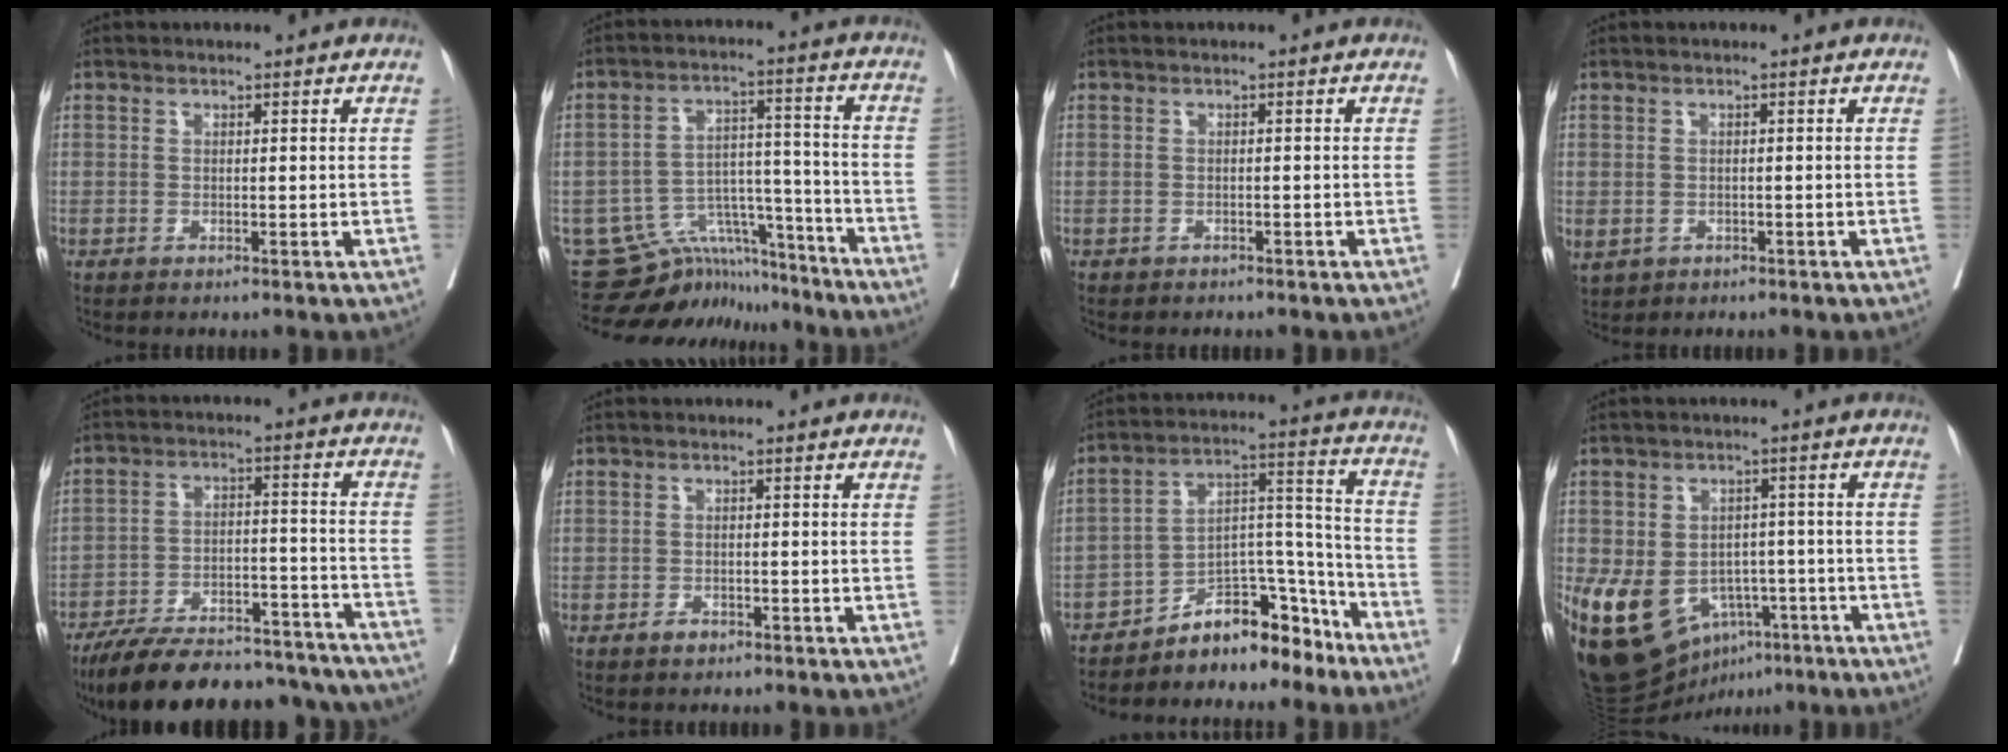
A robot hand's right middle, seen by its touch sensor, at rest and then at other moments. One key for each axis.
{"total": 13.5, "fx": -12.4, "fy": 5.1, "fz": 1.7, "tx": -0.034, "ty": 0.055, "tz": -0.186}
{"total": 1.7, "fx": -1.4, "fy": 0.9, "fz": 0.4, "tx": -0.018, "ty": -0.001, "tz": -0.016}
{"total": 5.1, "fx": -2.1, "fy": 4.0, "fz": 2.4, "tx": -0.072, "ty": -0.003, "tz": -0.023}
{"total": 26.7, "fx": -23.4, "fy": 7.0, "fz": 10.7, "tx": -0.148, "ty": 0.005, "tz": -0.330}
{"total": 1.3, "fx": -1.0, "fy": 0.7, "fz": 0.5, "tx": -0.011, "ty": 0.001, "tz": -0.015}
{"total": 11.7, "fx": -10.0, "fy": 4.3, "fz": 4.4, "tx": -0.056, "ty": 0.060, "tz": -0.165}
{"total": 14.9, "fx": -6.2, "fy": 10.9, "fz": 7.9, "tx": -0.156, "ty": 0.015, "tz": -0.082}